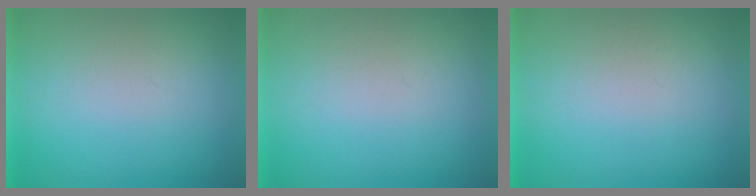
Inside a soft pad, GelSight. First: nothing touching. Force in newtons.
{"total": 1.0}
{"total": 1.2}